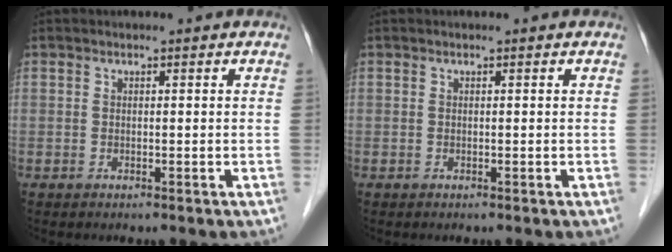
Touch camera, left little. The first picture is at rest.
{"total": 0.0}